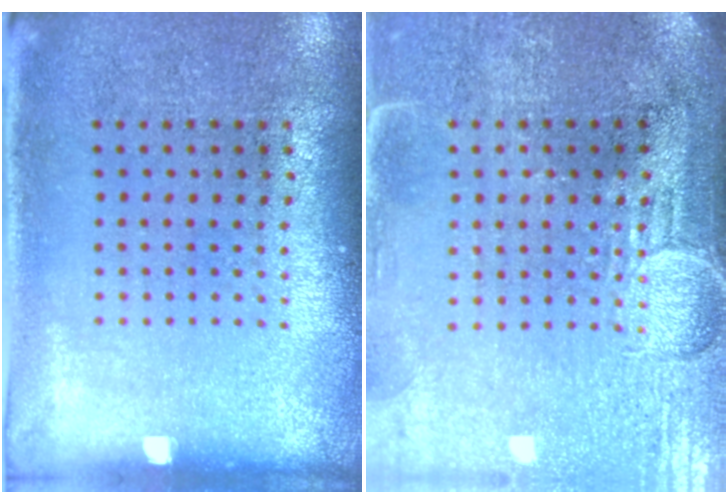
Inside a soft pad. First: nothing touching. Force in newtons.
{"total": 3.9, "press": 3.4, "slide": 1.8}